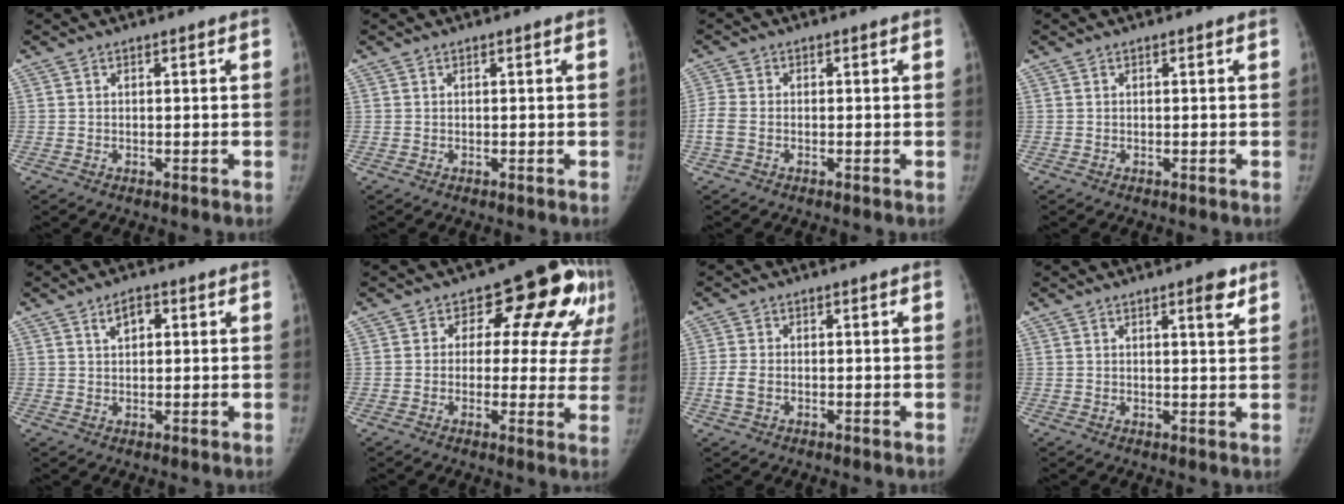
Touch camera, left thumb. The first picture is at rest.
{"total": 0.0}
{"total": 3.3, "force": [-0.9, 2.1, 2.4], "torque": [-0.067, -0.001, -0.025]}
{"total": 0.0}
{"total": 3.4, "force": [1.4, 2.0, 2.4], "torque": [-0.030, 0.004, 0.022]}
{"total": 14.7, "force": [5.3, 8.7, 10.6], "torque": [-0.075, -0.003, 0.049]}
{"total": 3.1, "force": [-0.9, 2.0, 2.1], "torque": [-0.052, 0.004, -0.019]}
{"total": 3.3, "force": [2.0, 0.8, 2.6], "torque": [-0.030, -0.012, 0.027]}